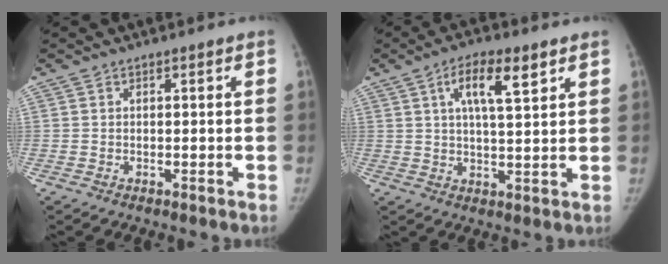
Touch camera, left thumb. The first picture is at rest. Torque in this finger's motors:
{"motor_torque": [0.05, 0.08, 0.64, -0.57, 0.05]}